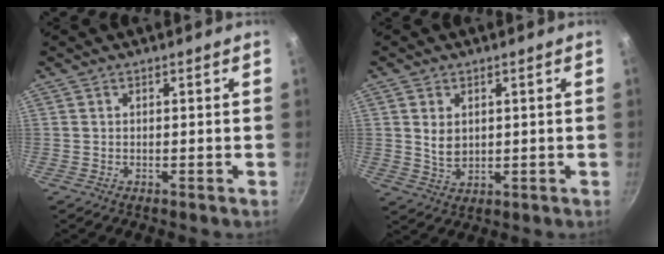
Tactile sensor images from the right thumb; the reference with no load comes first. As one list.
[{"total": 4.7, "force": [1.0, 3.3, 3.2], "torque": [-0.053, -0.012, 0.025]}]